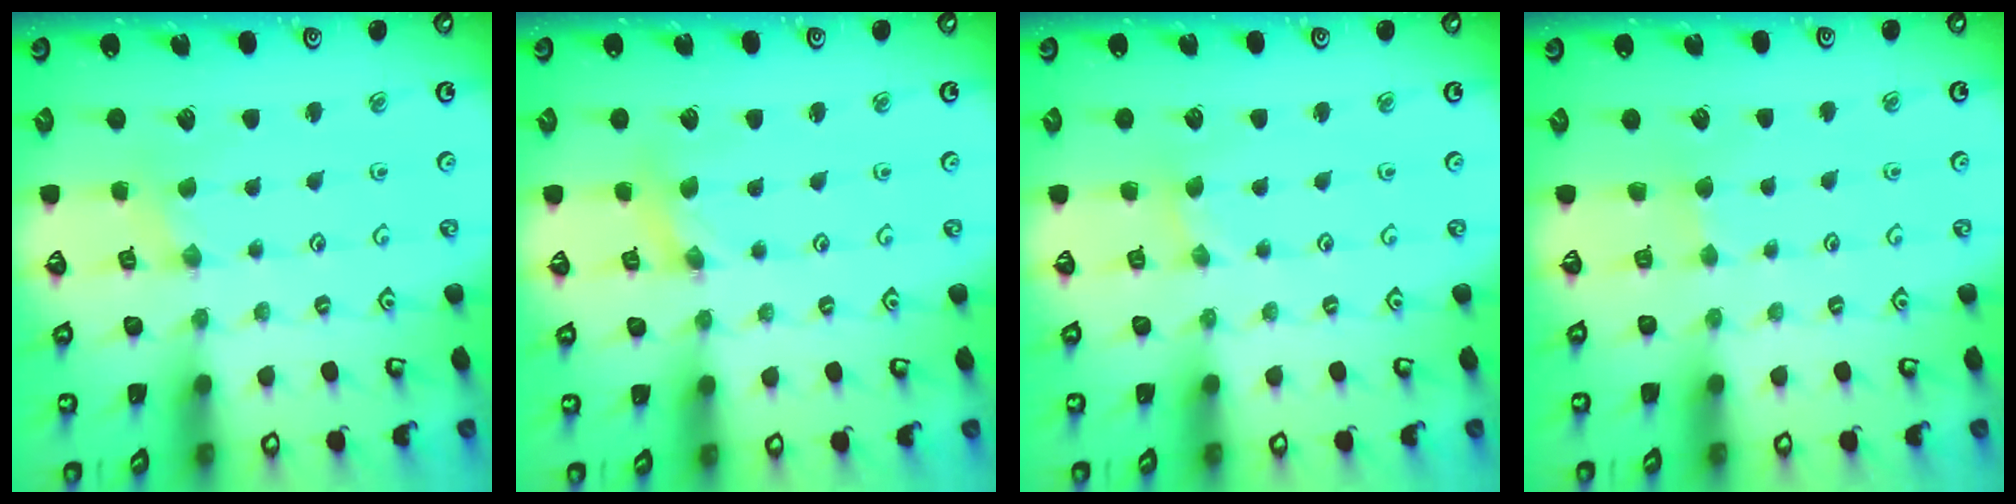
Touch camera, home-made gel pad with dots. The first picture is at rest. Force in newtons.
{"total": 1.7, "press": 1.6, "slide": 0.3}
{"total": 0.6, "press": 0.5, "slide": 0.1}
{"total": 2.2, "press": 2.2, "slide": 0.2}